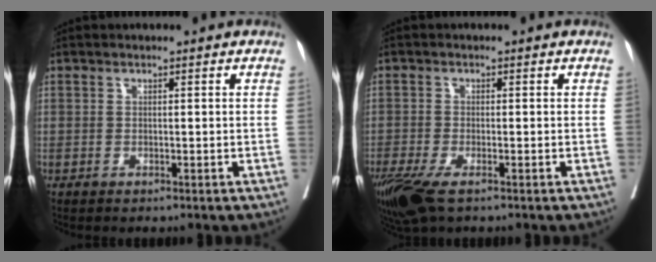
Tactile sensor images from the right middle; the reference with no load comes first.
{"total": 7.4, "force": [-4.8, 2.3, 5.2], "torque": [-0.098, -0.020, -0.086]}